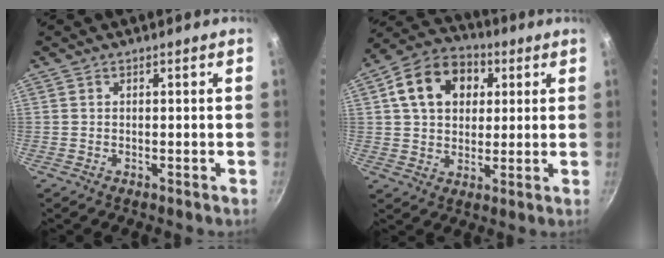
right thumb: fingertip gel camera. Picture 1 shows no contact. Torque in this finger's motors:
{"motor_torque": [0.40, 2.52, 1.20, 0.04, 0.12]}